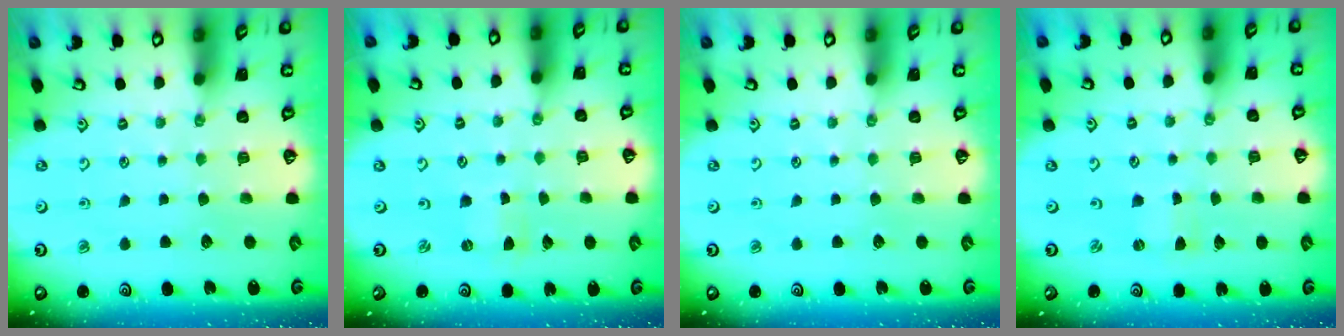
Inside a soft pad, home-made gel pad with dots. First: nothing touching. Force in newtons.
{"total": 0.0}
{"total": 0.0}
{"total": 0.0}